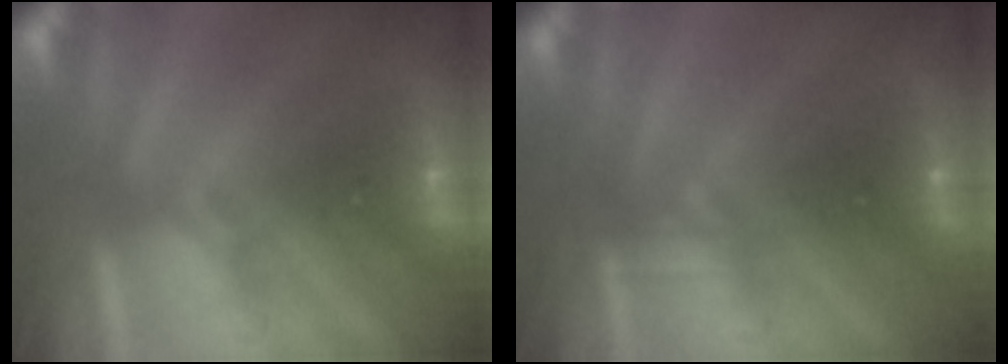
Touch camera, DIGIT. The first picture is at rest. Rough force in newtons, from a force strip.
{"total": 2.3}